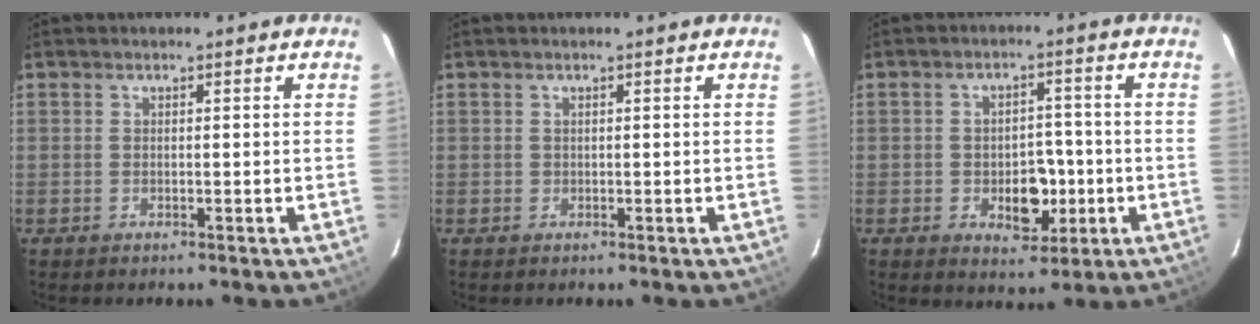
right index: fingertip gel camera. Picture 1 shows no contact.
{"total": 0.0}
{"total": 7.3, "force": [-1.9, 4.9, 5.1], "torque": [-0.089, 0.003, -0.015]}